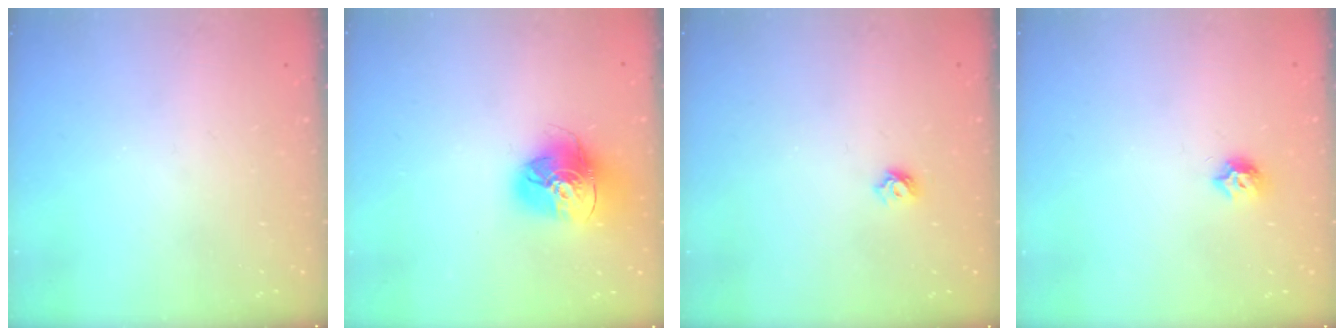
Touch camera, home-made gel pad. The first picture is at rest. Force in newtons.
{"total": 15.3, "press": 15.3, "slide": 1.5}
{"total": 5.5, "press": 5.5, "slide": 0.7}
{"total": 6.4, "press": 6.4, "slide": 0.3}